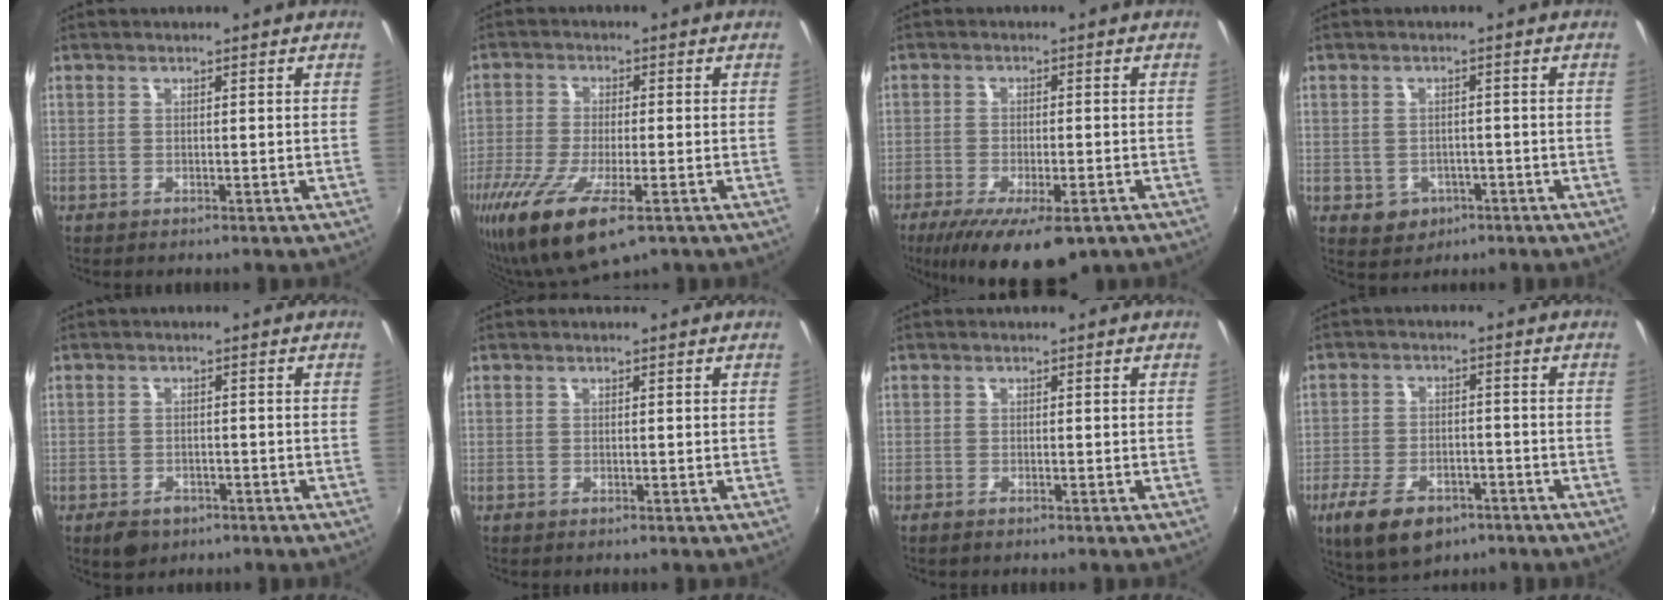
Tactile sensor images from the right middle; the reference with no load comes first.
{"total": 13.9, "force": [-7.7, 4.1, 10.8], "torque": [-0.232, -0.053, -0.136]}
{"total": 13.7, "force": [-9.0, 4.4, 9.3], "torque": [-0.180, -0.040, -0.136]}
{"total": 4.8, "force": [-1.8, 4.3, 1.4], "torque": [-0.040, 0.003, -0.014]}
{"total": 4.3, "force": [-2.8, 2.7, 1.9], "torque": [-0.049, -0.006, -0.039]}
{"total": 0.0}
{"total": 0.9, "force": [-0.8, 0.0, 0.5], "torque": [-0.010, -0.003, -0.016]}
{"total": 11.6, "force": [-7.1, 6.0, 6.9], "torque": [-0.159, -0.019, -0.117]}